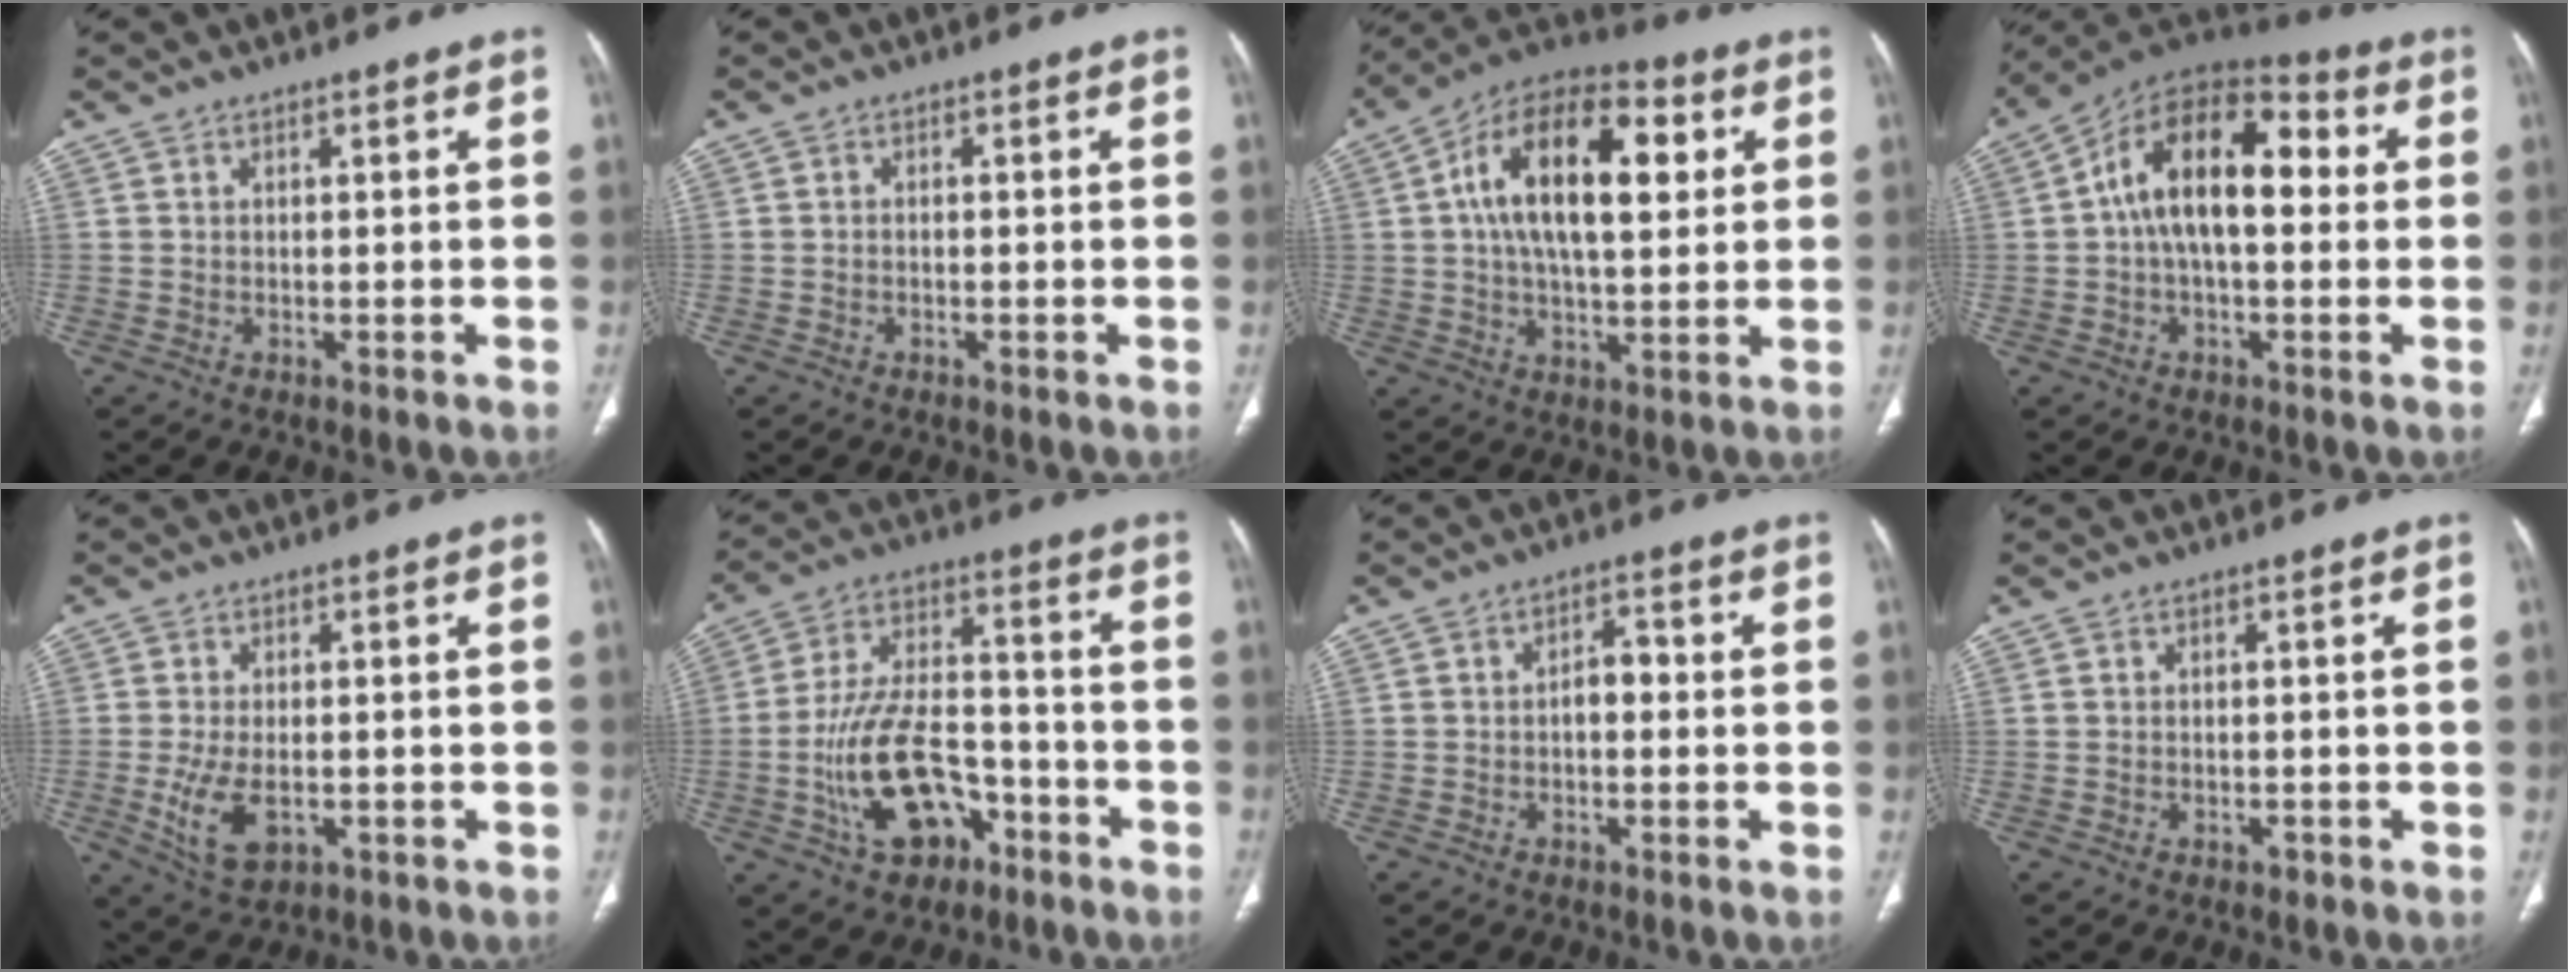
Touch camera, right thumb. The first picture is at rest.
{"total": 0.6, "force": [-0.3, 0.4, 0.4], "torque": [-0.006, 0.003, -0.007]}
{"total": 20.3, "force": [4.4, 10.2, 17.0], "torque": [-0.260, 0.017, 0.060]}
{"total": 16.9, "force": [1.7, 9.1, 14.1], "torque": [-0.219, 0.046, 0.019]}
{"total": 7.7, "force": [-2.0, 4.3, 6.1], "torque": [-0.121, -0.005, -0.025]}
{"total": 16.2, "force": [-6.5, 9.7, 11.3], "torque": [-0.190, 0.051, -0.107]}
{"total": 3.4, "force": [-0.5, 2.0, 2.7], "torque": [-0.030, 0.017, -0.014]}
{"total": 0.9, "force": [-0.6, 0.6, 0.4], "torque": [-0.007, 0.002, -0.009]}